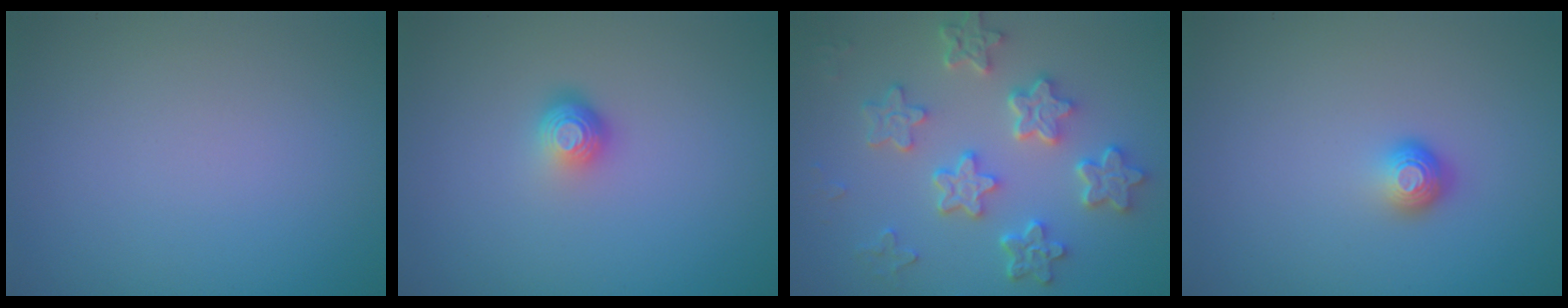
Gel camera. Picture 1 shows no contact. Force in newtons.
{"total": 1.8, "press": 1.2, "slide": 1.3}
{"total": 5.9, "press": 4.8, "slide": 3.4}
{"total": 1.6, "press": 1.1, "slide": 1.2}